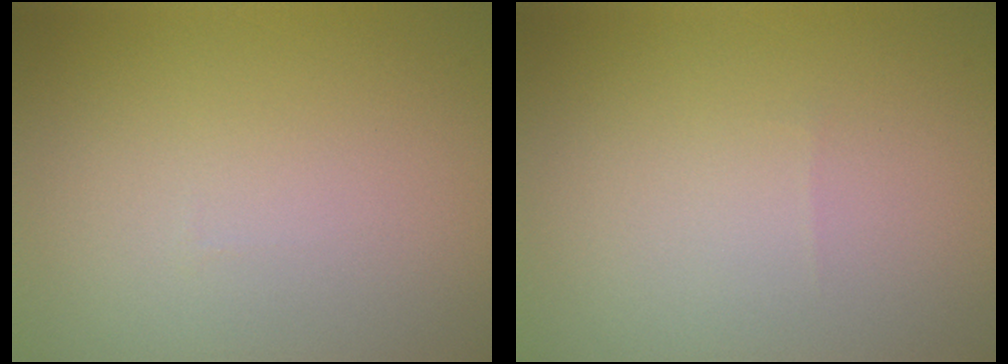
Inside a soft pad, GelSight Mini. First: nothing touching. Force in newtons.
{"total": 0.0}